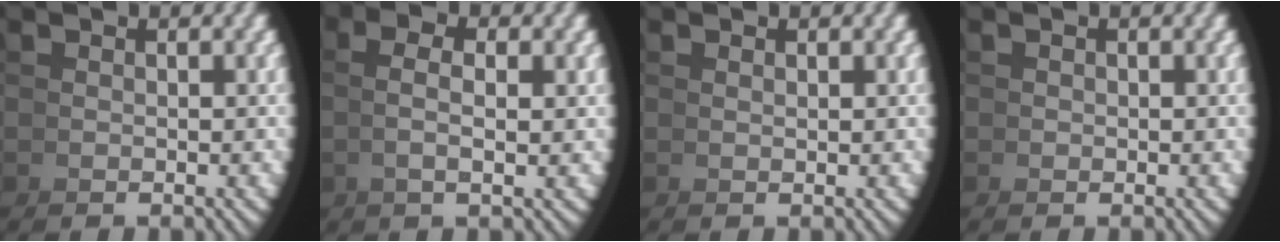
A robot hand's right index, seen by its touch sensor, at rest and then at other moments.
{"total": 2.4, "force": [1.0, -0.3, 2.2], "torque": [-0.040, 0.006, 0.019]}
{"total": 0.8, "force": [0.7, -0.5, -0.1], "torque": [0.001, 0.001, 0.014]}
{"total": 0.0}